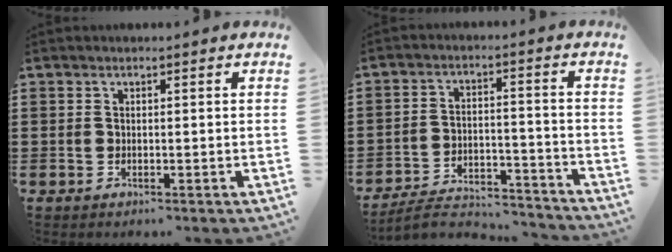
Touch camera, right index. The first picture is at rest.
{"total": 5.8, "force": [-5.4, 1.0, 1.9], "torque": [-0.036, 0.006, -0.105]}